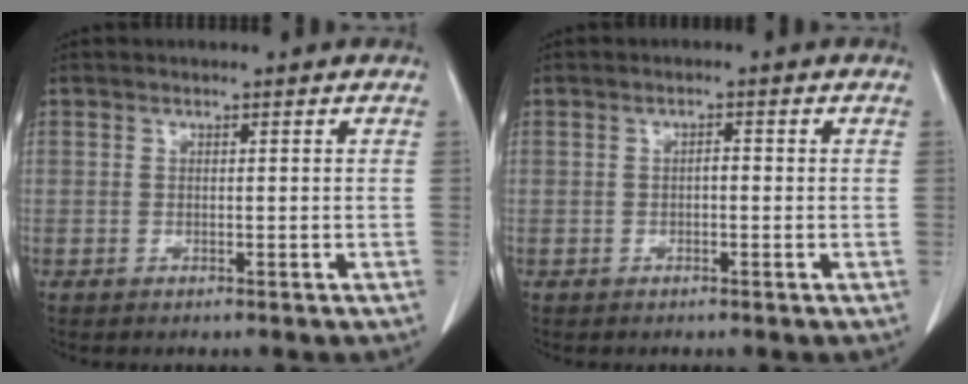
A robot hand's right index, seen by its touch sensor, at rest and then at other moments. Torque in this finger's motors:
{"motor_torque": [0.26, -0.11, 0.07, 0.03]}